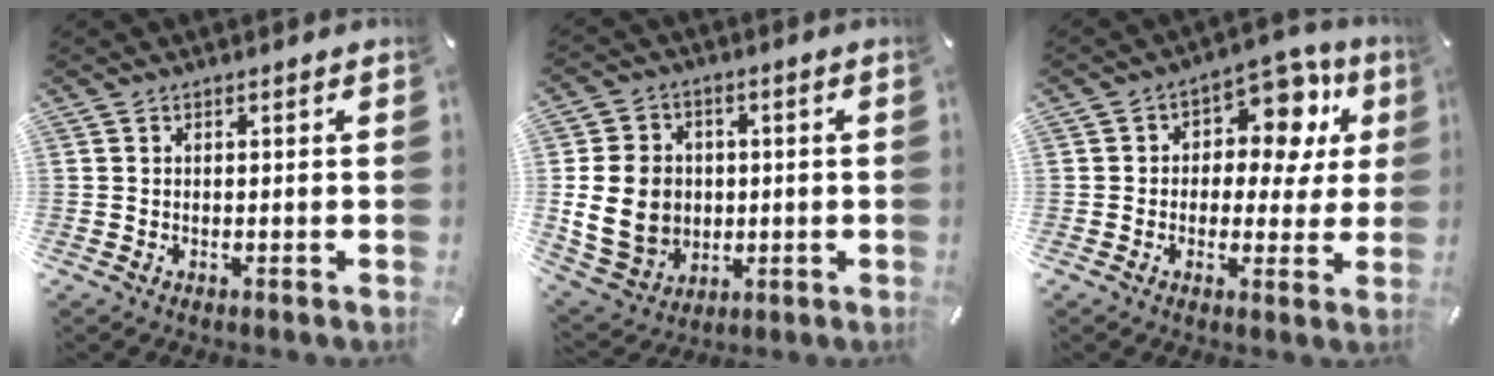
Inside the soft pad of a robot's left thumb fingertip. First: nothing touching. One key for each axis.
{"total": 14.1, "fx": -0.4, "fy": 12.1, "fz": 7.1, "tx": -0.154, "ty": 0.004, "tz": -0.003}
{"total": 11.5, "fx": 4.6, "fy": 7.7, "fz": 7.3, "tx": -0.094, "ty": -0.030, "tz": 0.078}